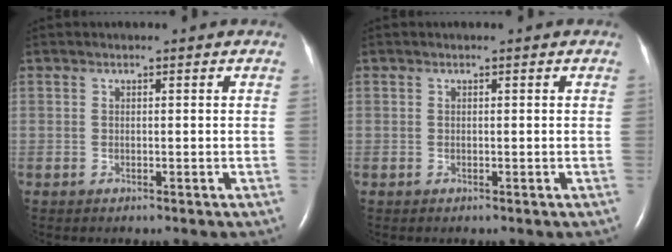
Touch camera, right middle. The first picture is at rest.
{"total": 0.0}